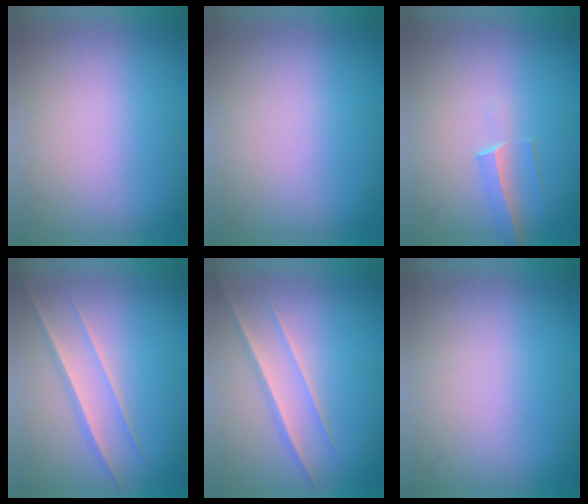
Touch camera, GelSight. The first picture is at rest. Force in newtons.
{"total": 0.0}
{"total": 1.4}
{"total": 1.5}
{"total": 1.5}
{"total": 0.0}